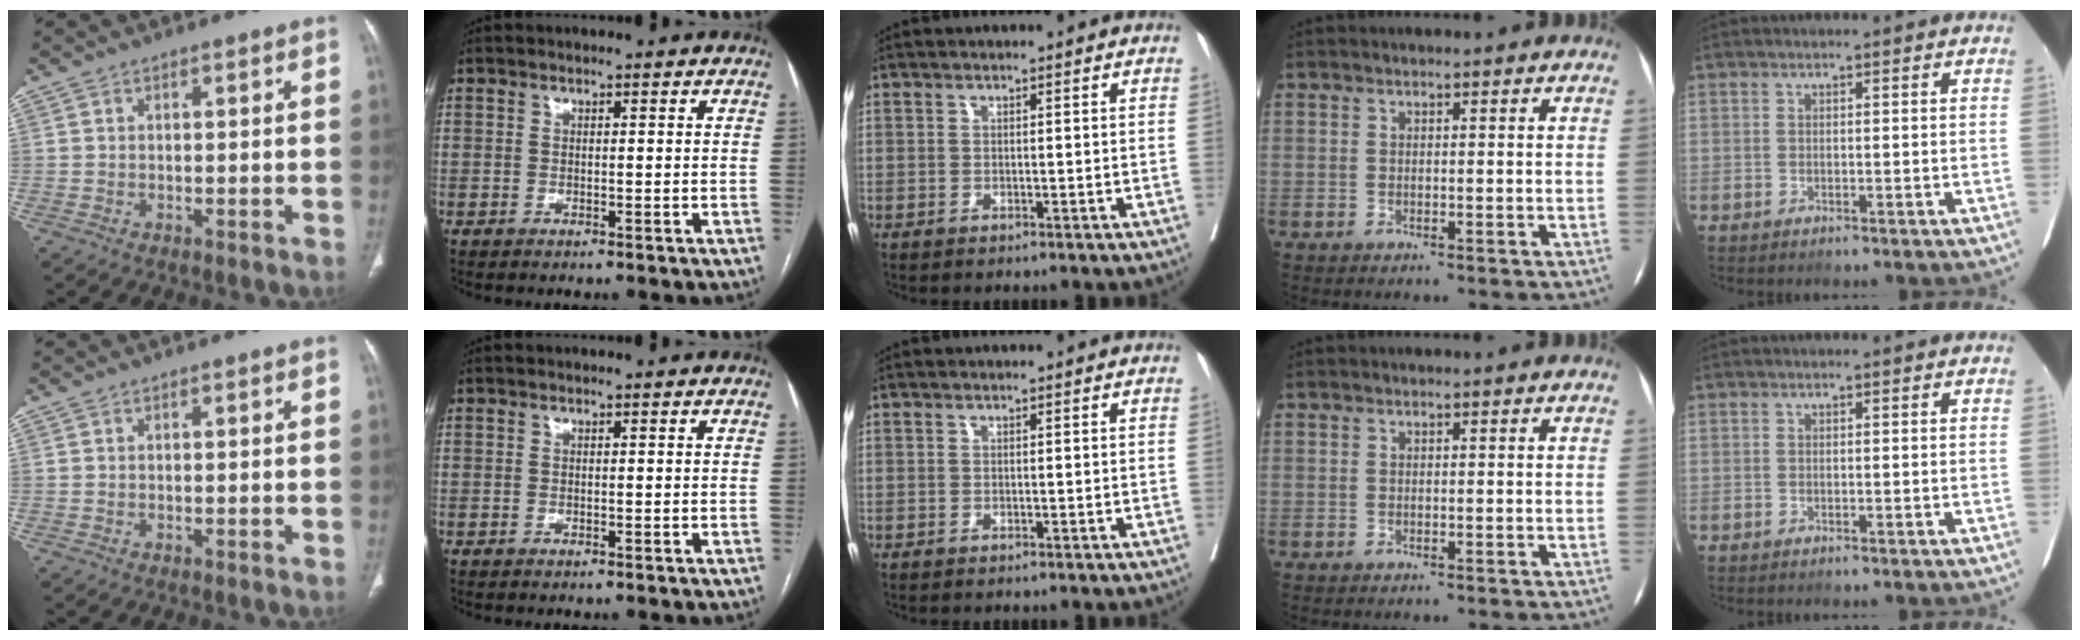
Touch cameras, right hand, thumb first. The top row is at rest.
{}